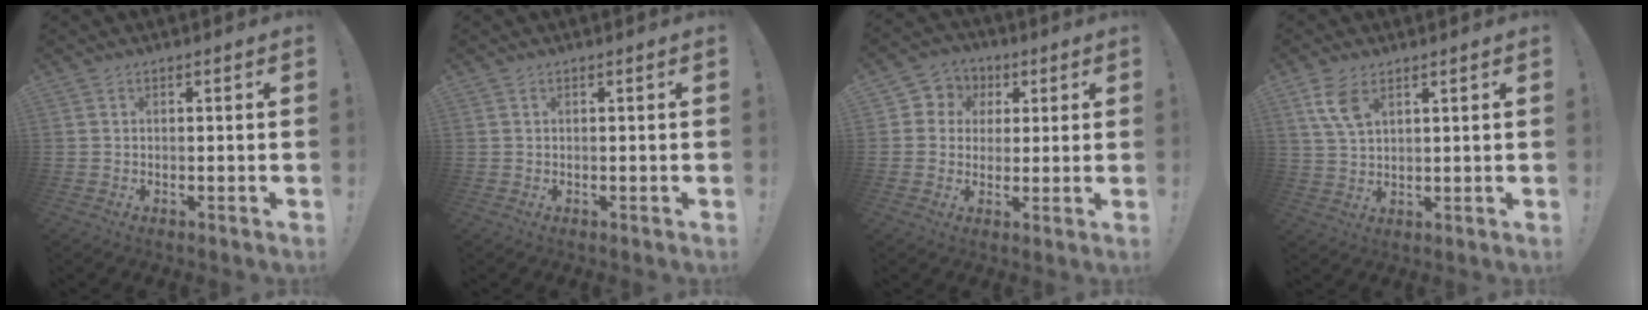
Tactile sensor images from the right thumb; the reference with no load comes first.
{"total": 0.0}
{"total": 6.8, "force": [0.5, 6.6, 1.8], "torque": [-0.020, 0.002, 0.015]}
{"total": 7.1, "force": [3.7, 3.6, 4.8], "torque": [-0.094, -0.016, 0.070]}